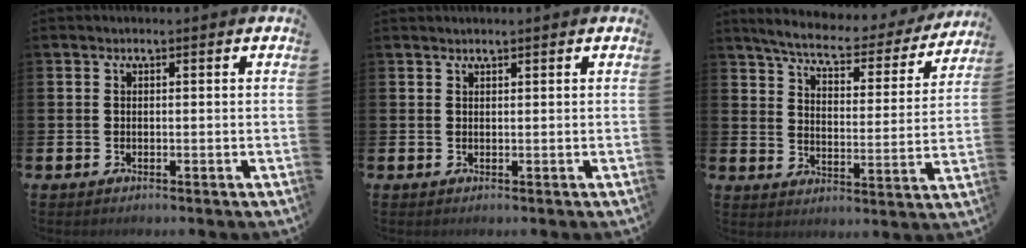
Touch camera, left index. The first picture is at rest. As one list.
[{"total": 0.6, "force": [0.6, -0.1, 0.0], "torque": [0.001, 0.000, 0.012]}, {"total": 6.1, "force": [5.5, 1.0, 2.5], "torque": [-0.071, -0.040, 0.087]}]